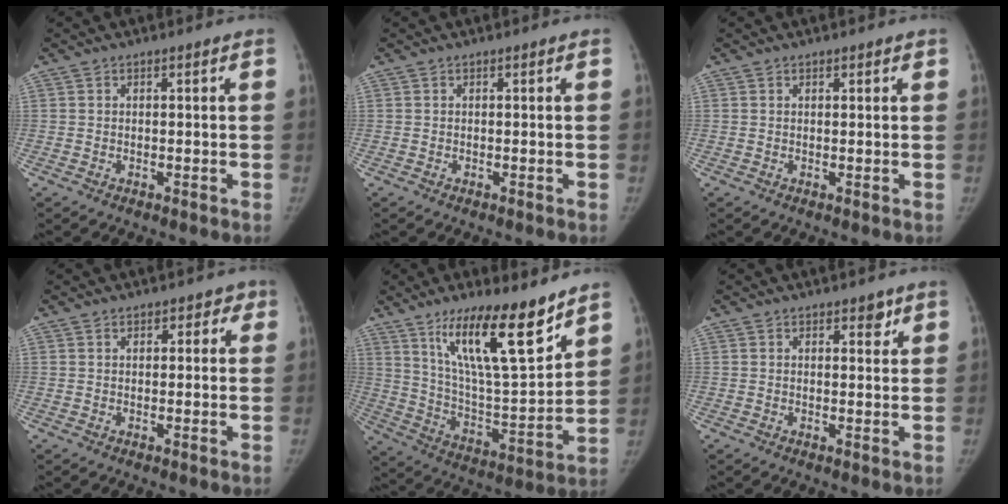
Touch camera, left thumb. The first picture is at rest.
{"total": 0.0}
{"total": 1.0, "force": [0.7, 0.4, 0.5], "torque": [-0.003, -0.003, 0.008]}
{"total": 2.3, "force": [1.1, 1.8, 1.0], "torque": [0.014, 0.000, 0.008]}
{"total": 19.5, "force": [12.7, 4.5, 14.1], "torque": [-0.208, -0.077, 0.227]}
{"total": 2.1, "force": [1.4, 1.1, 1.1], "torque": [0.001, -0.007, 0.018]}